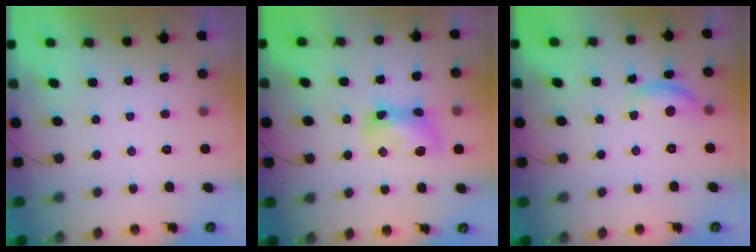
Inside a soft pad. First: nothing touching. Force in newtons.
{"total": 10.5, "press": 10.5, "slide": 0.5}
{"total": 8.6, "press": 8.6, "slide": 0.3}